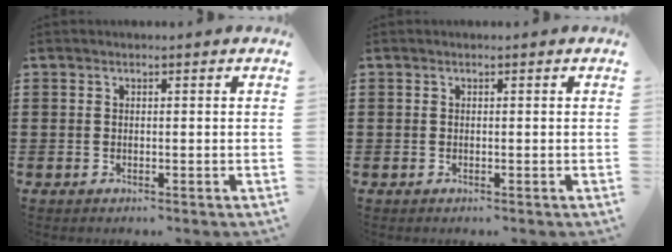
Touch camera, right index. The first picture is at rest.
{"total": 0.0}